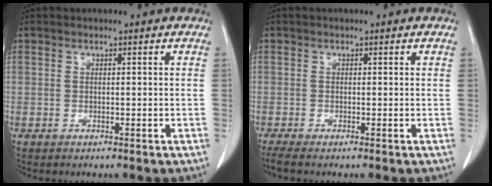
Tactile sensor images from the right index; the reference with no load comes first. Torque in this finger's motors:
{"motor_torque": [0.01, -0.02, 0.06, 0.02]}